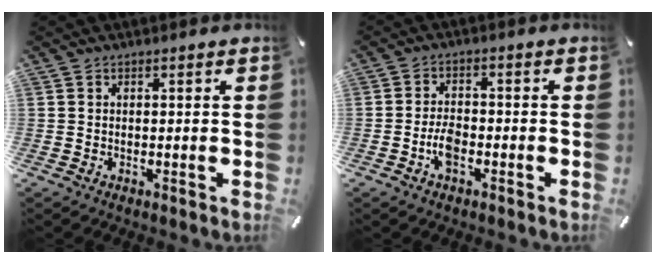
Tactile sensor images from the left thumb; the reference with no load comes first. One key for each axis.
{"total": 4.6, "fx": -2.1, "fy": 2.5, "fz": 3.3, "tx": -0.075, "ty": 0.005, "tz": -0.042}